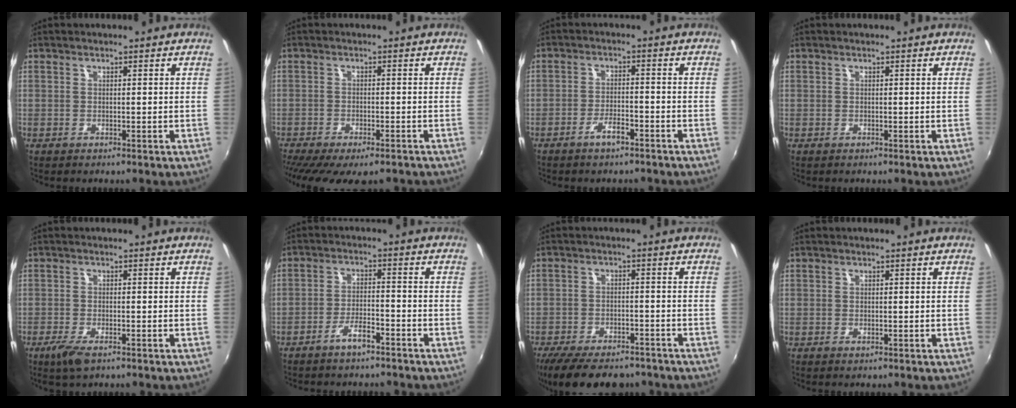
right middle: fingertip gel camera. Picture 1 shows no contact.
{"total": 12.4, "force": [-9.7, 3.7, 6.9], "torque": [-0.145, -0.047, -0.147]}
{"total": 3.9, "force": [-2.9, 1.2, 2.2], "torque": [-0.054, 0.001, -0.049]}
{"total": 0.0}
{"total": 4.3, "force": [-2.8, 1.4, 3.0], "torque": [-0.072, -0.014, -0.052]}
{"total": 4.5, "force": [-3.6, 1.2, 2.4], "torque": [-0.060, 0.004, -0.061]}
{"total": 15.4, "force": [-12.1, 6.0, 7.4], "torque": [-0.161, -0.027, -0.182]}
{"total": 0.5, "force": [-0.2, 0.3, 0.3], "torque": [-0.005, -0.002, -0.004]}